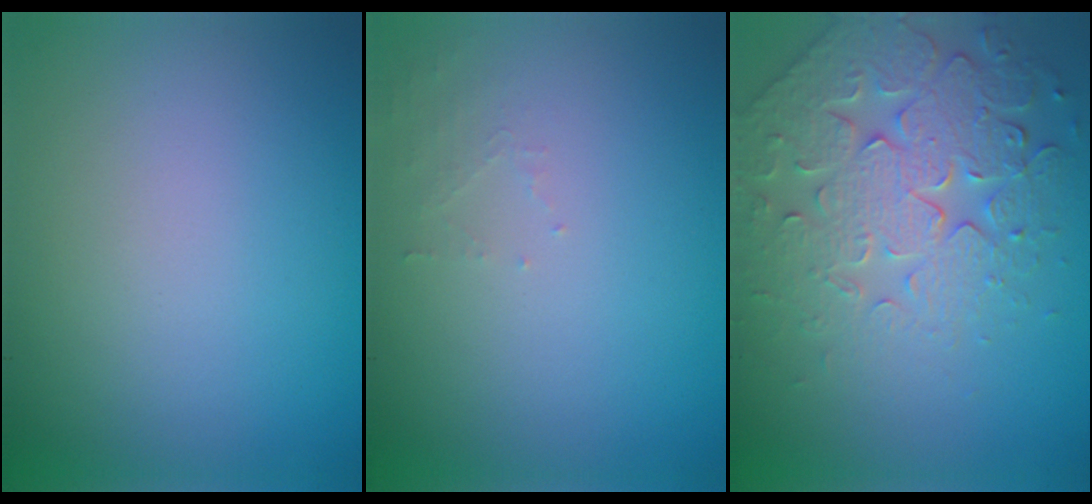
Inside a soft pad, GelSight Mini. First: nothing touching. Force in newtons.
{"total": 1.0, "press": 1.0, "slide": 0.2}
{"total": 6.4, "press": 5.5, "slide": 3.4}